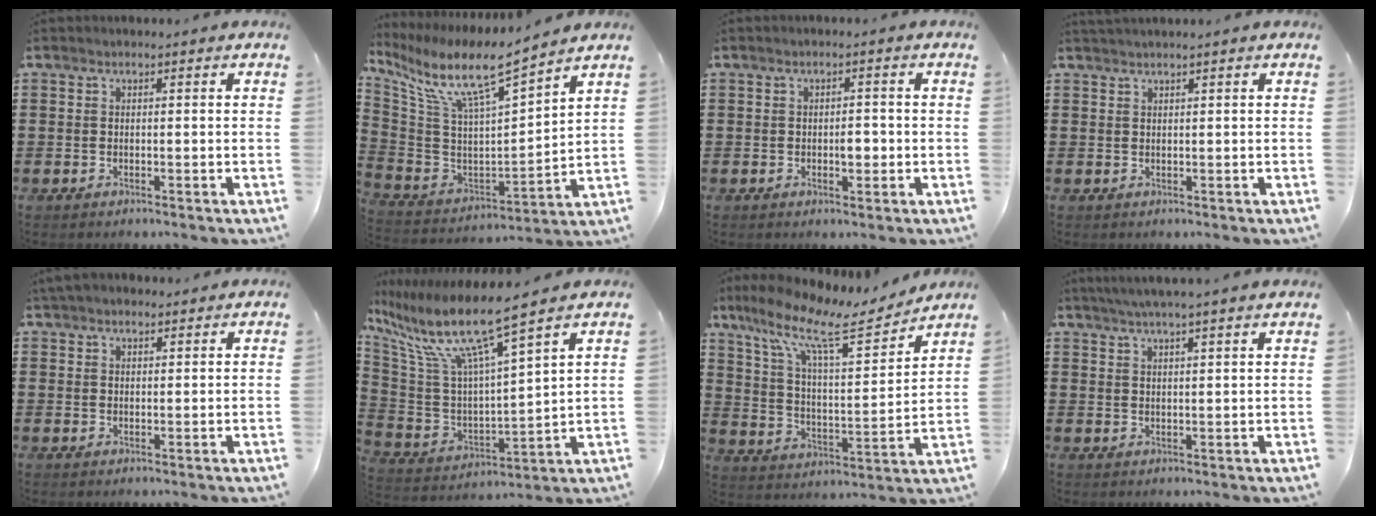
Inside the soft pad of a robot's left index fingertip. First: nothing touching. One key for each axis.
{"total": 10.0, "fx": 7.2, "fy": 1.3, "fz": 6.8, "tx": -0.161, "ty": -0.055, "tz": 0.117}
{"total": 2.3, "fx": -0.4, "fy": 1.0, "fz": 2.1, "tx": -0.031, "ty": -0.001, "tz": -0.009}
{"total": 1.0, "fx": 0.9, "fy": -0.1, "fz": 0.4, "tx": -0.009, "ty": -0.002, "tz": 0.018}
{"total": 2.6, "fx": 2.3, "fy": 0.8, "fz": 0.8, "tx": -0.021, "ty": 0.003, "tz": 0.045}
{"total": 11.9, "fx": 8.2, "fy": 0.9, "fz": 8.5, "tx": -0.200, "ty": -0.057, "tz": 0.129}
{"total": 12.7, "fx": 9.1, "fy": 3.0, "fz": 8.4, "tx": -0.184, "ty": -0.043, "tz": 0.150}
{"total": 3.6, "fx": 3.3, "fy": -0.8, "fz": 1.3, "tx": -0.034, "ty": -0.009, "tz": 0.058}